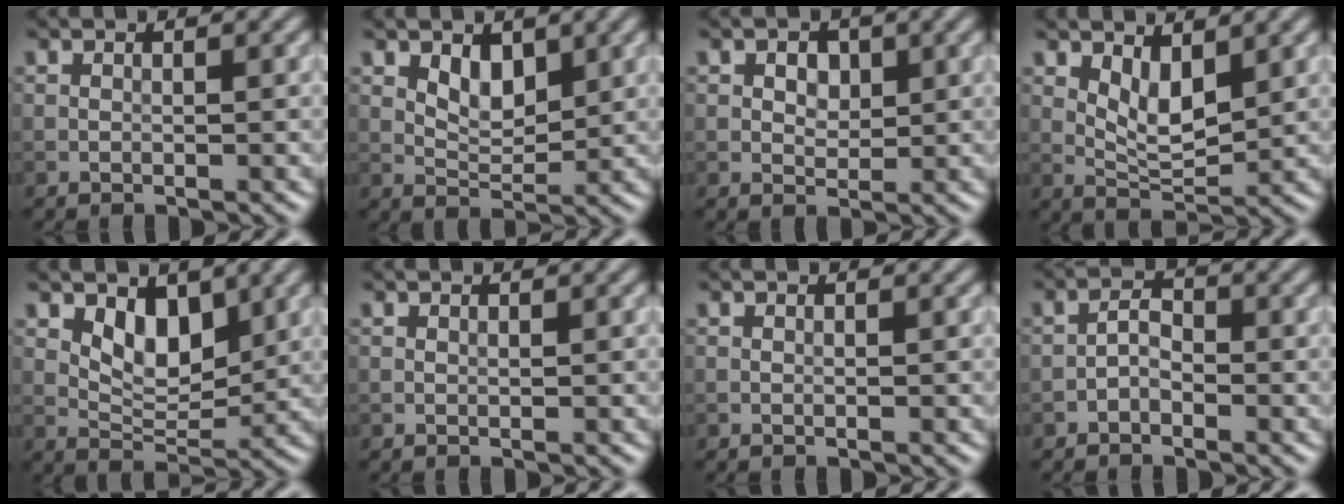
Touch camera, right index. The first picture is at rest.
{"total": 2.7, "force": [1.3, 1.5, 1.8], "torque": [-0.031, -0.009, 0.027]}
{"total": 2.3, "force": [0.8, 1.6, 1.4], "torque": [-0.020, 0.000, 0.010]}
{"total": 3.5, "force": [1.5, 1.6, 2.8], "torque": [-0.052, -0.008, 0.031]}
{"total": 3.9, "force": [1.8, 2.2, 2.6], "torque": [-0.047, -0.013, 0.032]}
{"total": 0.0}
{"total": 0.0}
{"total": 1.6, "force": [-1.0, 0.9, 1.0], "torque": [-0.016, 0.009, -0.021]}